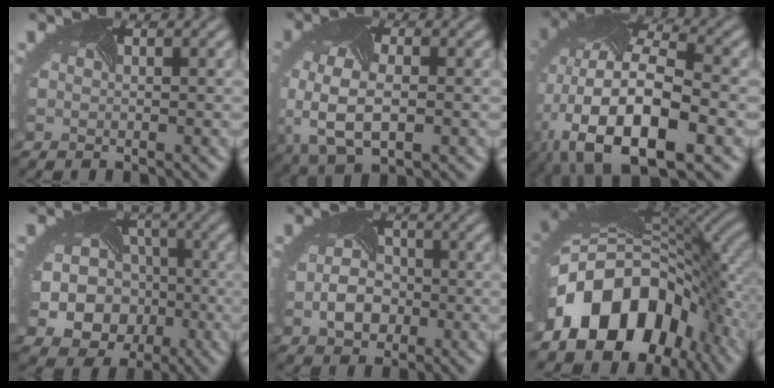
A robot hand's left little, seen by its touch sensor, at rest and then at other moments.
{"total": 6.7, "force": [-2.6, 3.5, 5.0], "torque": [-0.130, -0.026, -0.037]}
{"total": 15.4, "force": [-5.7, 8.0, 11.9], "torque": [-0.242, -0.027, -0.076]}
{"total": 12.8, "force": [-3.7, 11.2, 4.9], "torque": [-0.108, -0.029, -0.067]}
{"total": 3.5, "force": [-1.5, 2.5, 1.8], "torque": [-0.040, -0.004, -0.021]}
{"total": 14.4, "force": [-5.9, 9.8, 8.8], "torque": [-0.167, -0.016, -0.099]}